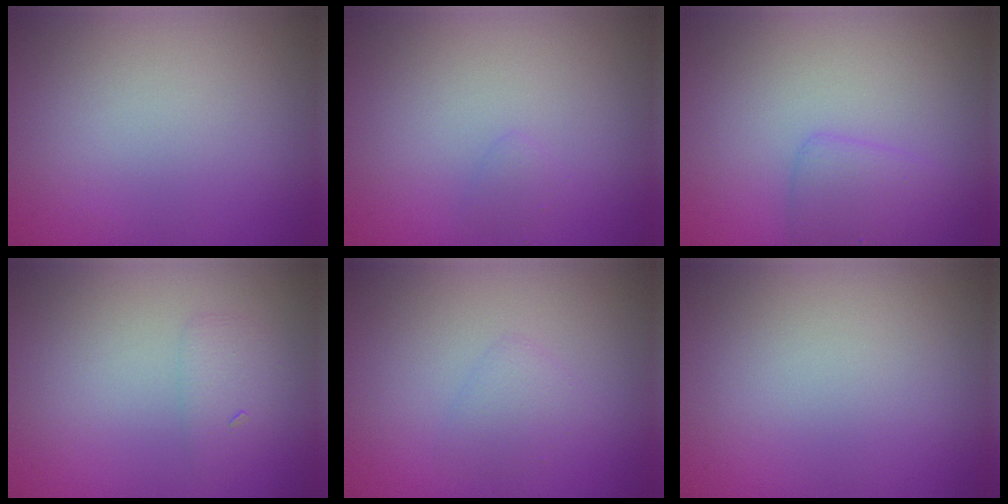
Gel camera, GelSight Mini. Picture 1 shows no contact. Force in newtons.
{"total": 0.7, "press": 0.7, "slide": 0.1}
{"total": 2.4, "press": 2.4, "slide": 0.0}
{"total": 1.5, "press": 1.5, "slide": 0.1}
{"total": 1.4, "press": 1.4, "slide": 0.0}
{"total": 0.0}